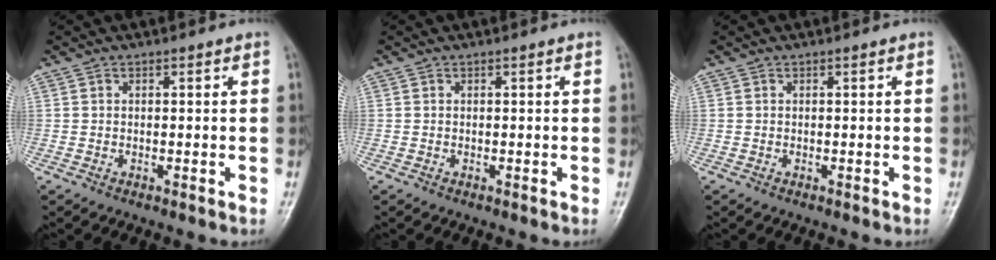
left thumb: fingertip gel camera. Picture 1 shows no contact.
{"total": 0.0}
{"total": 0.0}